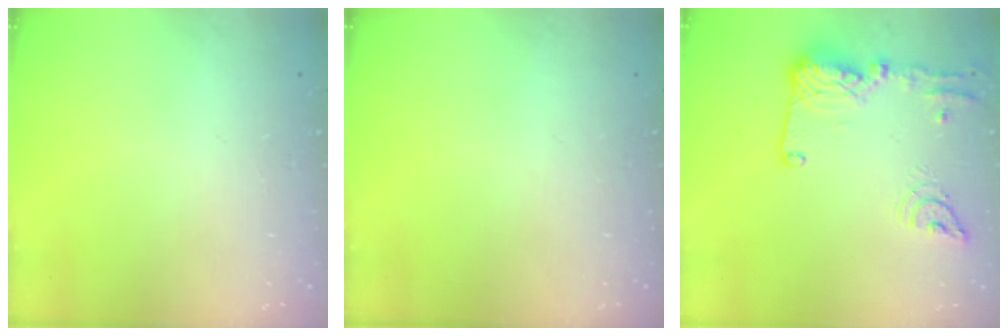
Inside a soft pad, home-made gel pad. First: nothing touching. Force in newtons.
{"total": 0.0}
{"total": 17.2, "press": 17.1, "slide": 2.2}